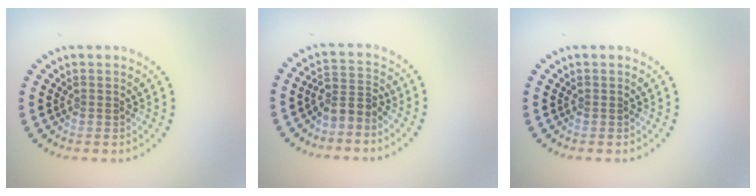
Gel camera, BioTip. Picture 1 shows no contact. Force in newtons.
{"total": 2.5, "press": 1.9, "slide": 1.6}
{"total": 0.0}